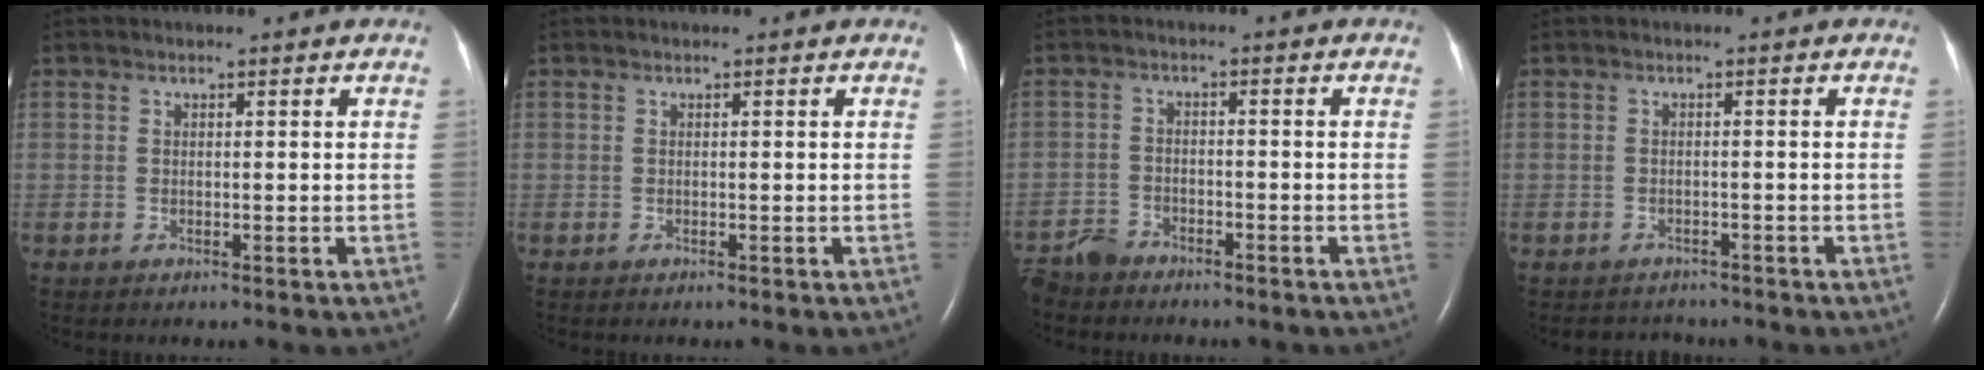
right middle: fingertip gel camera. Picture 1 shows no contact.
{"total": 0.0}
{"total": 4.5, "force": [-4.2, 1.6, 0.5], "torque": [-0.017, -0.008, -0.079]}
{"total": 2.7, "force": [-2.5, 1.1, -0.3], "torque": [-0.002, -0.001, -0.035]}